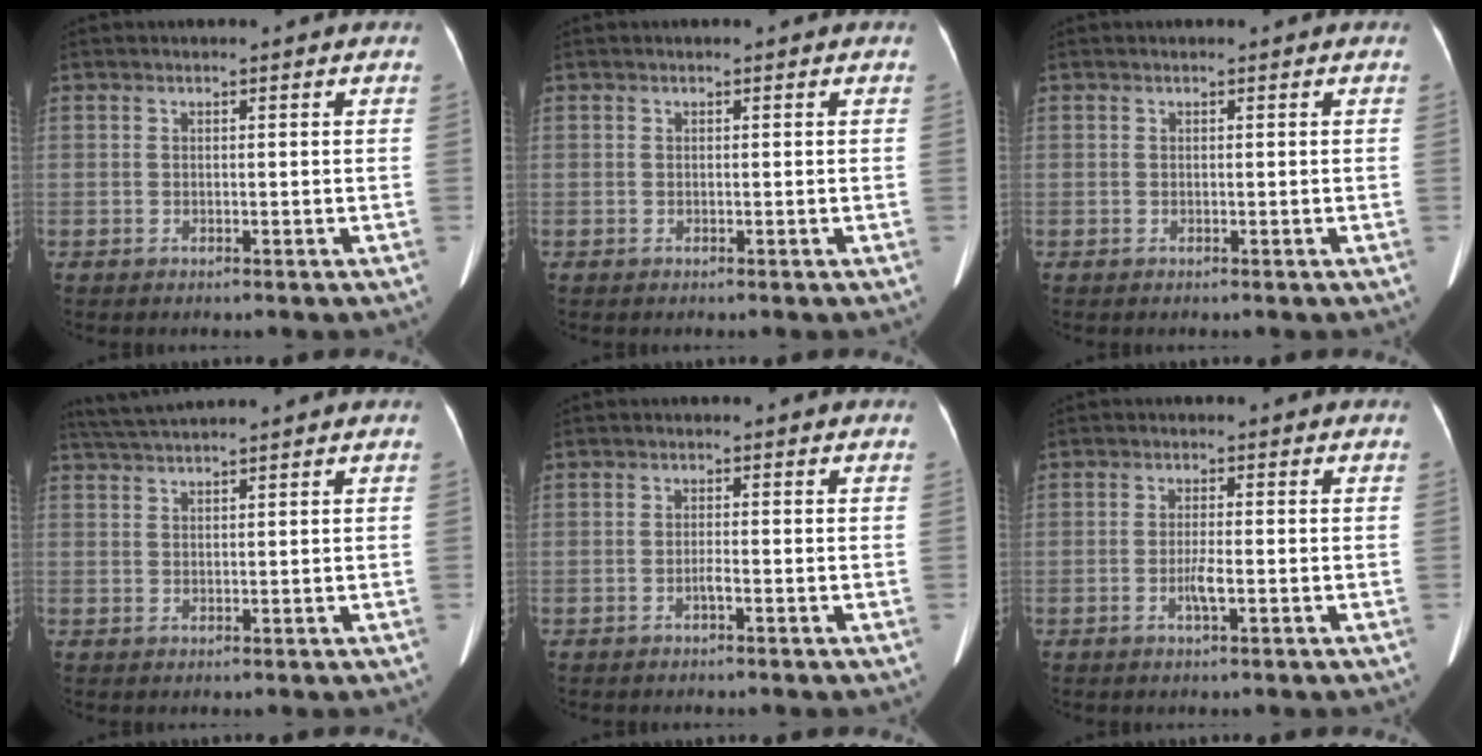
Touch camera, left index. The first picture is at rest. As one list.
[{"total": 0.0}, {"total": 0.0}, {"total": 5.3, "force": [4.8, -0.8, 2.0], "torque": [-0.040, 0.031, 0.089]}, {"total": 1.1, "force": [-0.7, 0.0, 0.9], "torque": [-0.019, 0.001, -0.012]}, {"total": 2.5, "force": [-0.9, 0.1, 2.4], "torque": [-0.048, -0.002, -0.017]}]